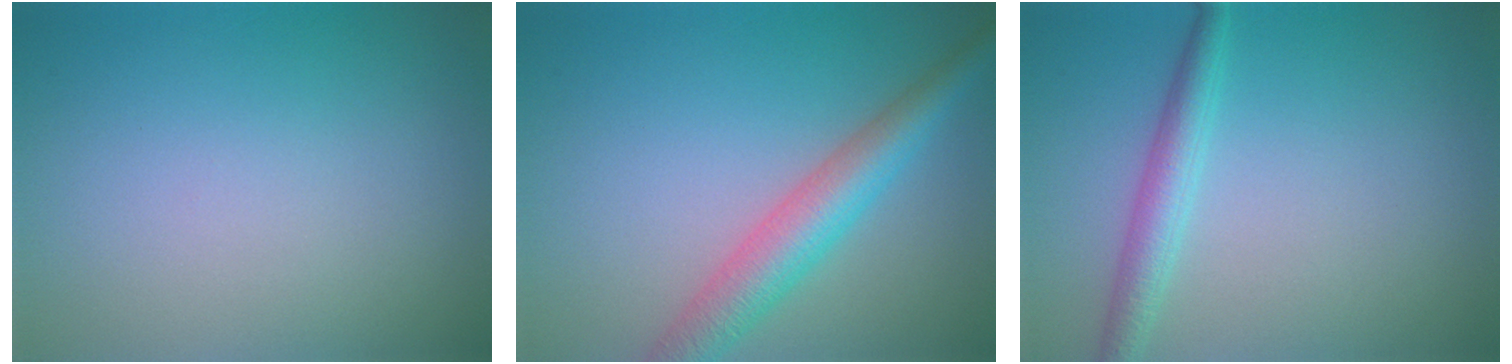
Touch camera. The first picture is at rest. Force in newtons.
{"total": 5.0, "press": 5.0, "slide": 0.1}
{"total": 2.7, "press": 2.7, "slide": 0.1}